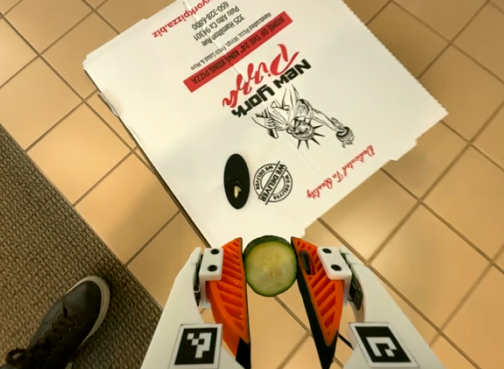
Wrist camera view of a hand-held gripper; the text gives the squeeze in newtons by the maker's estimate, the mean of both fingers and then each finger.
{"total": 7.6, "left": 7.4, "right": 7.9}